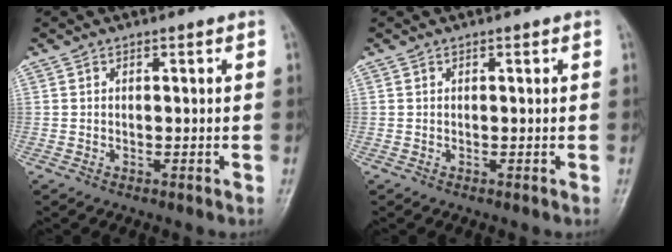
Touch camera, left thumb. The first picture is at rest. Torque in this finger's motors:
{"motor_torque": [0.00, 0.00, -0.01, 0.01, 0.00]}